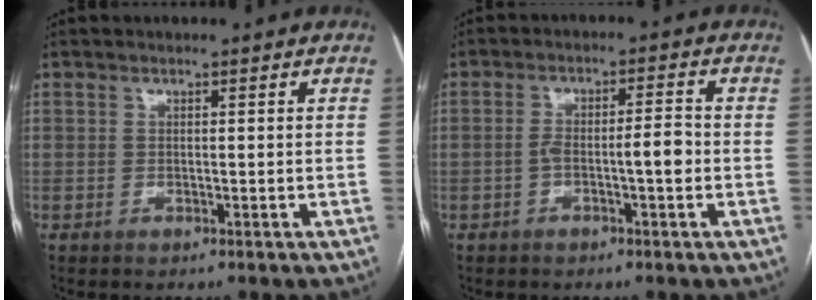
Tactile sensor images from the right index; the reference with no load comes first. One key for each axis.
{"total": 4.7, "fx": -1.3, "fy": 0.6, "fz": 4.5, "tx": -0.079, "ty": 0.015, "tz": -0.019}